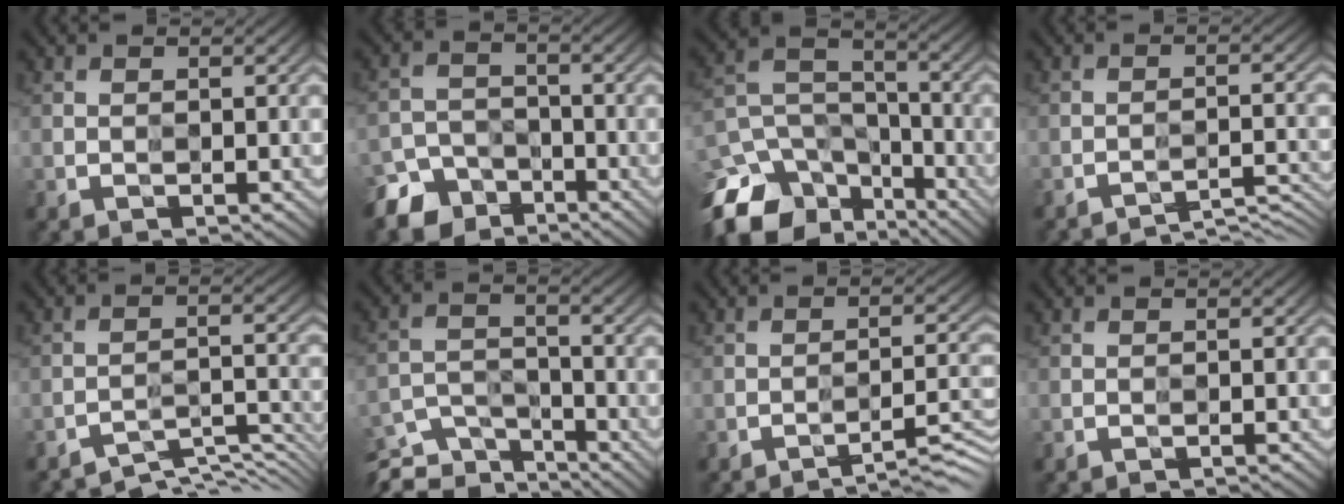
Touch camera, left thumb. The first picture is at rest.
{"total": 4.9, "force": [-3.9, 3.0, -0.2], "torque": [0.011, 0.001, -0.082]}
{"total": 11.3, "force": [-8.4, 6.6, 3.5], "torque": [-0.088, -0.008, -0.161]}
{"total": 4.3, "force": [-4.3, -0.5, 0.0], "torque": [0.006, 0.014, -0.067]}
{"total": 5.4, "force": [-5.4, -0.2, 0.2], "torque": [-0.001, 0.003, -0.082]}
{"total": 6.7, "force": [-6.4, 1.7, 1.0], "torque": [-0.017, -0.007, -0.122]}
{"total": 4.0, "force": [-3.6, -0.3, 1.7], "torque": [-0.022, 0.008, -0.057]}
{"total": 1.2, "force": [-1.2, -0.2, 0.2], "torque": [0.001, 0.001, -0.023]}